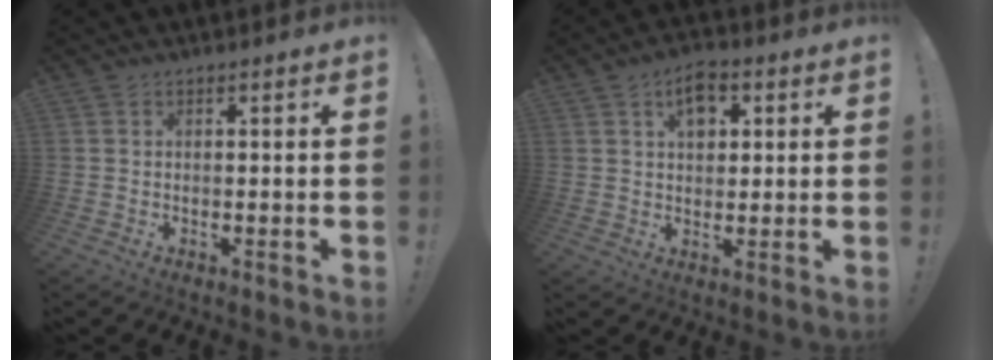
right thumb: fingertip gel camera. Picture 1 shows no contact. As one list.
[{"total": 7.3, "force": [2.9, 4.8, 4.6], "torque": [-0.061, -0.001, 0.051]}]